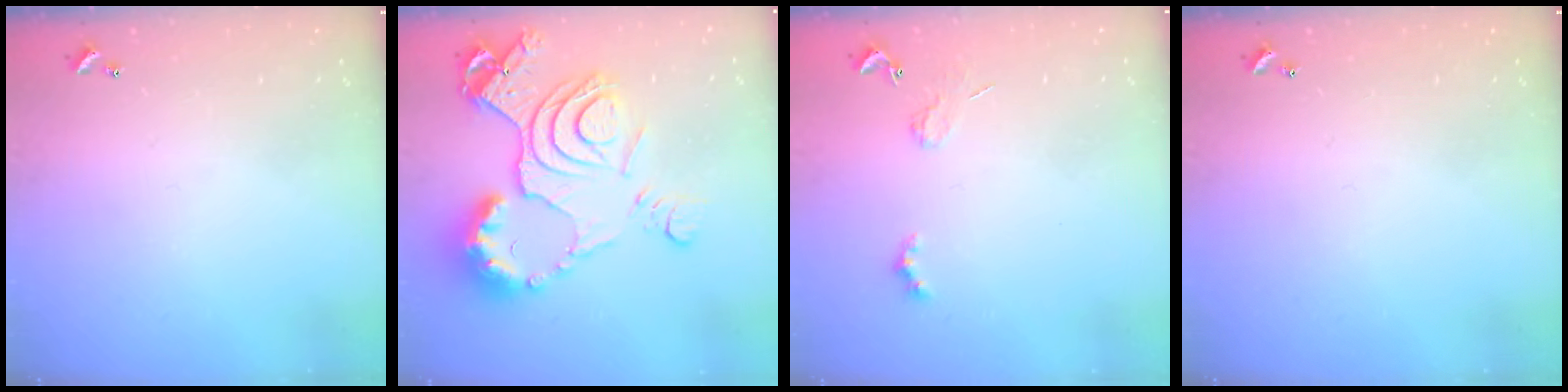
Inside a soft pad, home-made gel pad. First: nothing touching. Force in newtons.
{"total": 20.1, "press": 20.0, "slide": 2.4}
{"total": 2.0, "press": 1.9, "slide": 0.4}
{"total": 0.0}